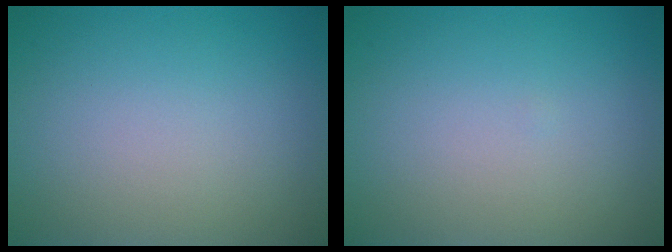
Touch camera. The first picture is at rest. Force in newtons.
{"total": 0.0}